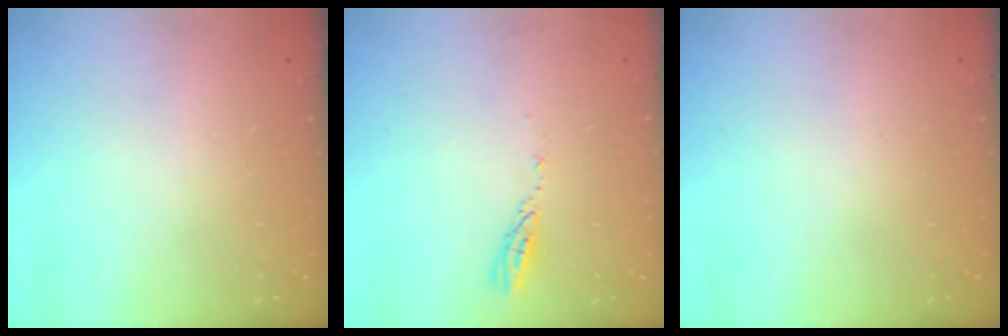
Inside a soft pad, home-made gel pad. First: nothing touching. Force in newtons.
{"total": 3.5, "press": 3.5, "slide": 0.2}
{"total": 0.0}